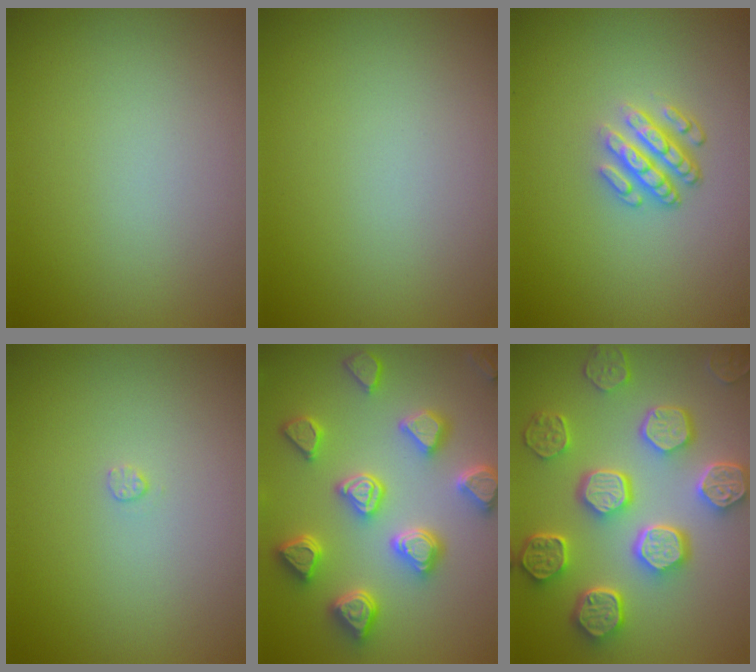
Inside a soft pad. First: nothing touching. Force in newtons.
{"total": 0.0}
{"total": 3.6, "press": 2.7, "slide": 2.4}
{"total": 0.5, "press": 0.5, "slide": 0.2}
{"total": 6.0, "press": 5.8, "slide": 1.8}
{"total": 8.1, "press": 6.5, "slide": 4.8}